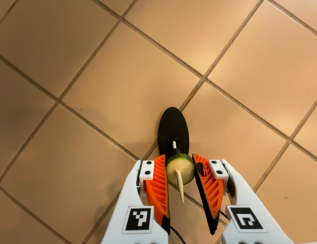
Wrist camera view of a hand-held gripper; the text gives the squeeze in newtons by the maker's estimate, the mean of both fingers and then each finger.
{"total": 7.1, "left": 6.5, "right": 7.7}